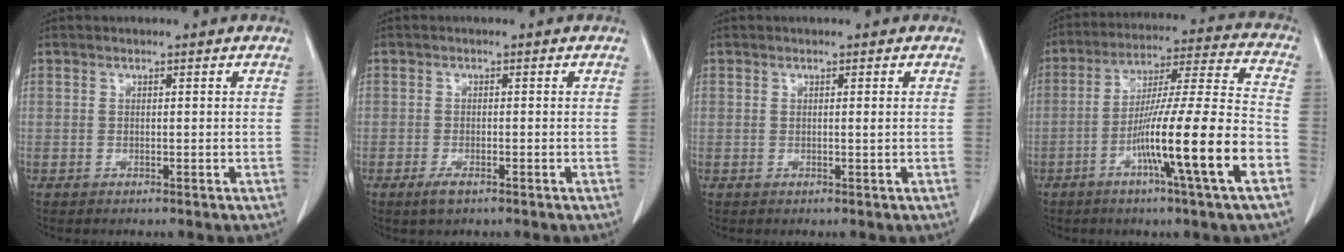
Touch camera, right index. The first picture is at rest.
{"total": 2.0, "force": [-1.3, 0.6, 1.4], "torque": [-0.030, -0.003, -0.022]}
{"total": 0.5, "force": [0.1, -0.1, 0.5], "torque": [-0.010, -0.003, 0.002]}
{"total": 17.8, "force": [-6.9, -0.9, 16.4], "torque": [-0.280, -0.008, -0.117]}